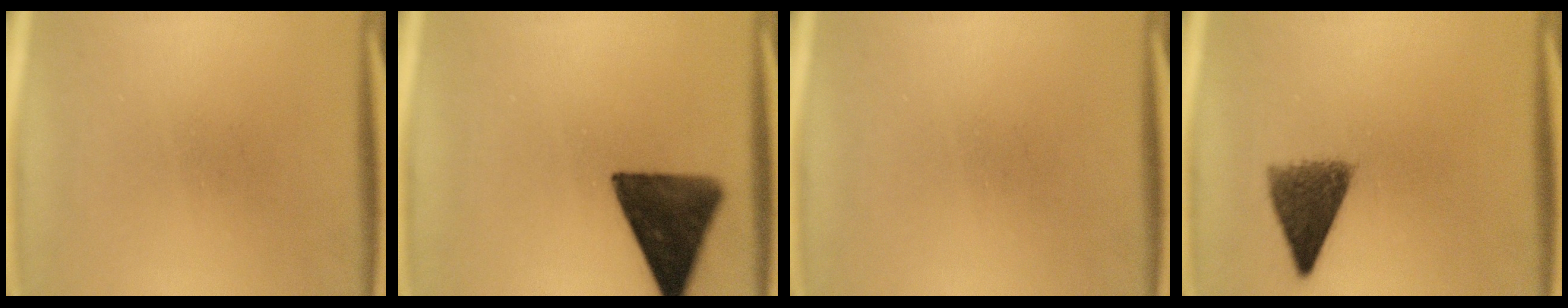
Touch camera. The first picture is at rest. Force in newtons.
{"total": 13.2}
{"total": 0.0}
{"total": 6.8}